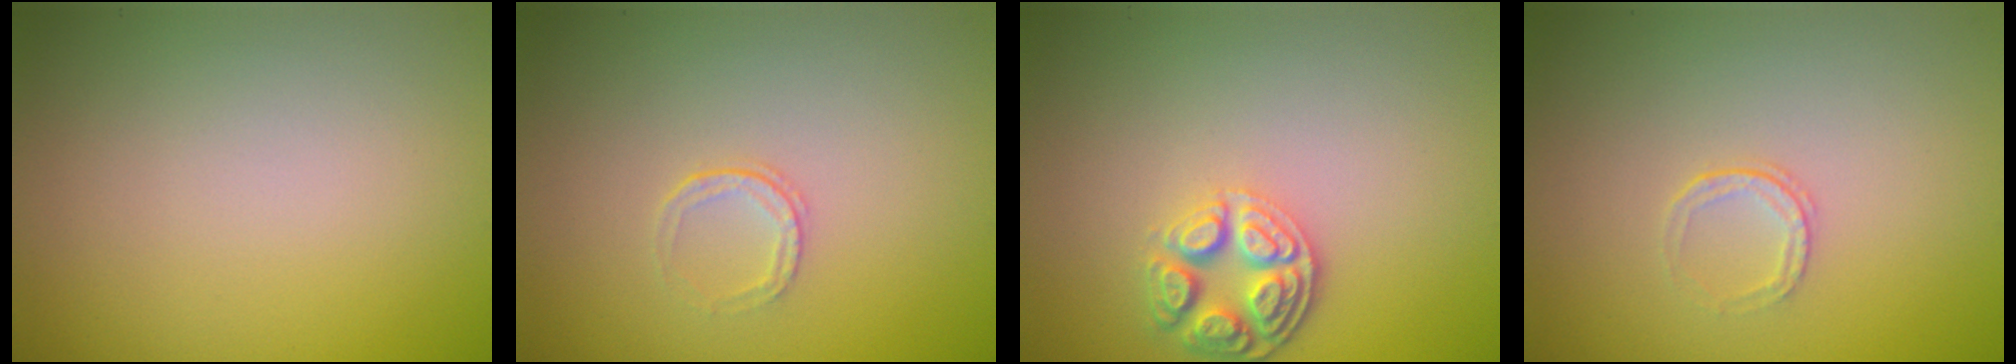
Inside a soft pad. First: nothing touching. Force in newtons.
{"total": 1.0, "press": 0.7, "slide": 0.7}
{"total": 3.9, "press": 3.1, "slide": 2.4}
{"total": 1.0, "press": 0.7, "slide": 0.7}